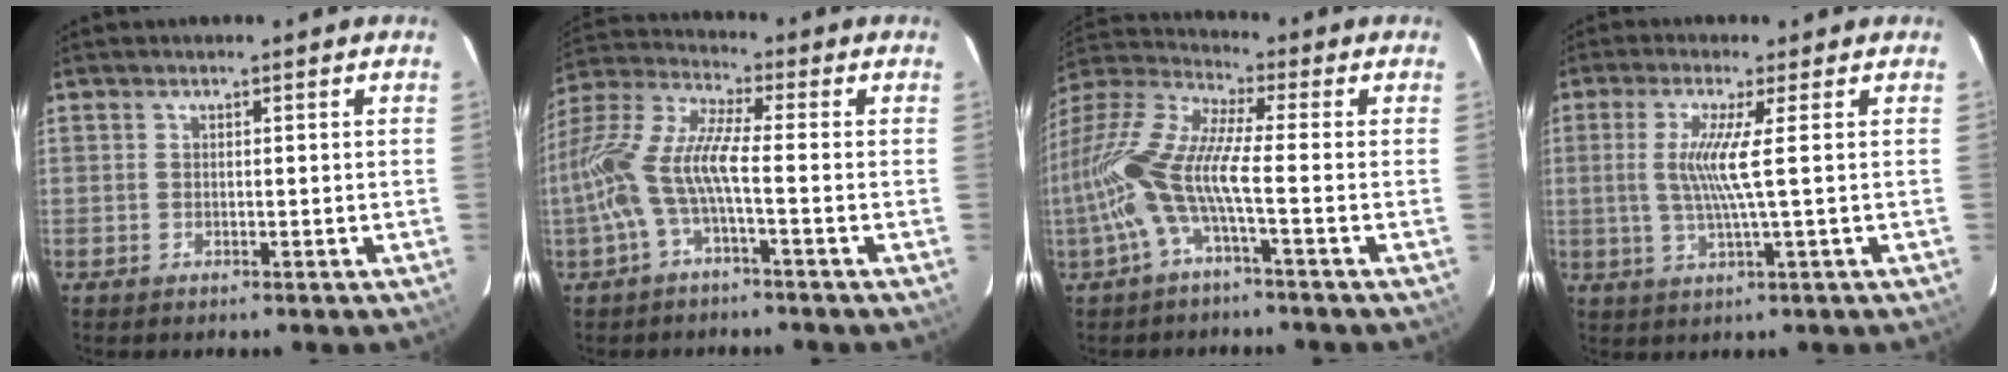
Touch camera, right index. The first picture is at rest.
{"total": 11.7, "force": [-3.1, 2.1, 11.1], "torque": [-0.233, 0.004, -0.064]}
{"total": 12.9, "force": [-2.8, 1.9, 12.4], "torque": [-0.250, 0.002, -0.062]}
{"total": 6.1, "force": [0.6, -1.1, 6.0], "torque": [-0.120, -0.005, 0.014]}